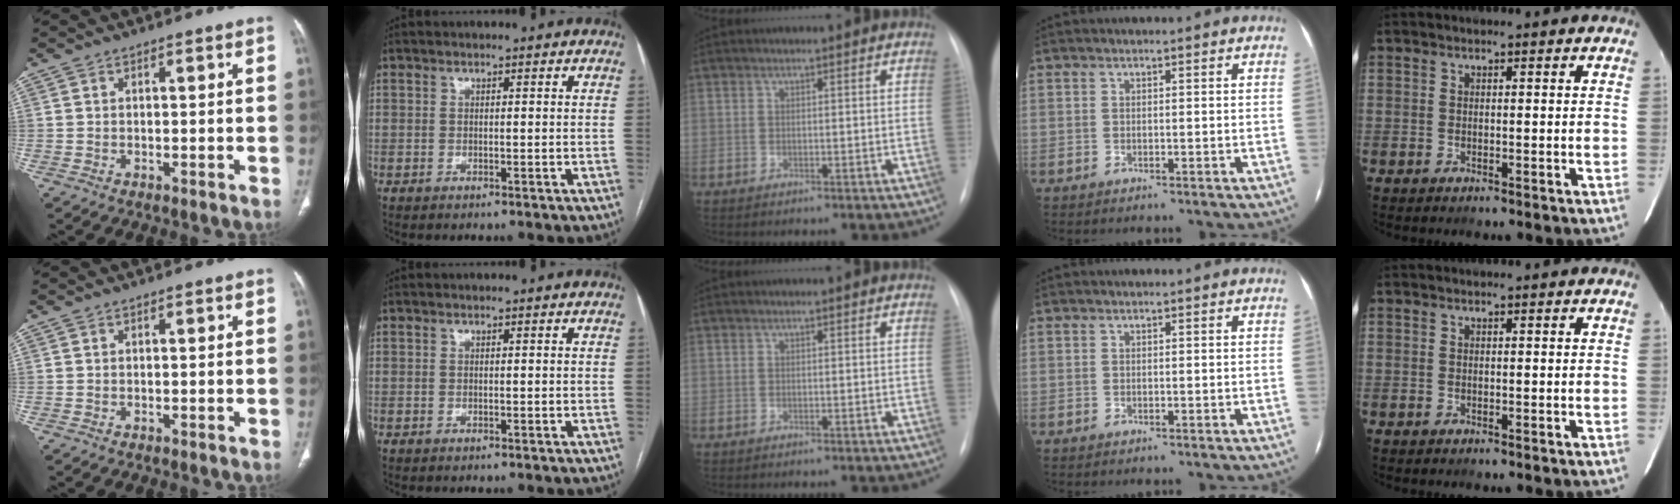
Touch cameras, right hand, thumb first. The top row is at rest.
{}